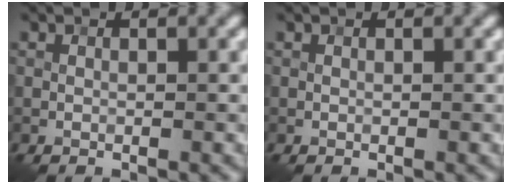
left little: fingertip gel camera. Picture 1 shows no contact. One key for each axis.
{"total": 0.0}